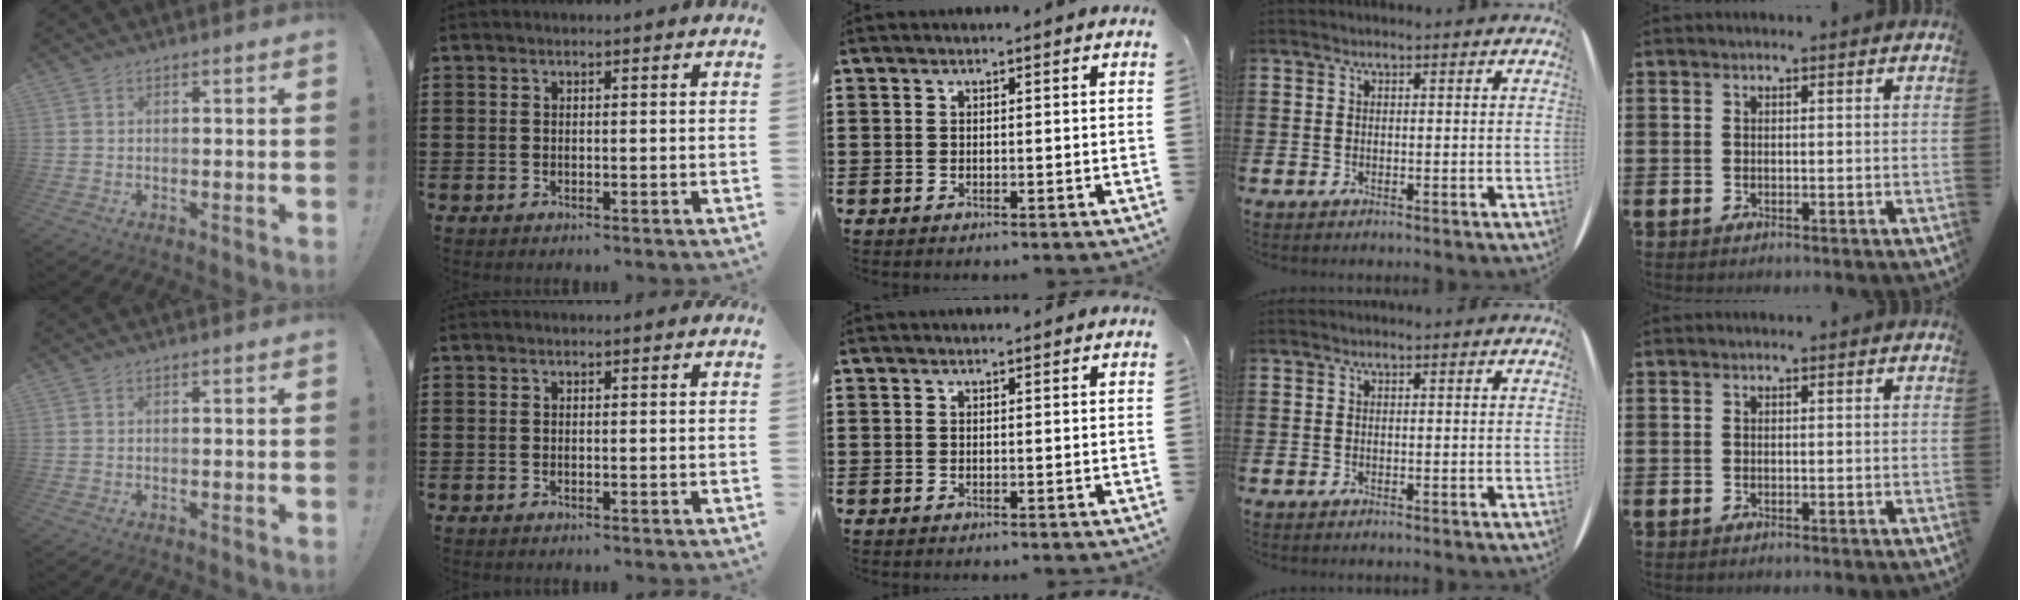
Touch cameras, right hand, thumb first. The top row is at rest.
{}